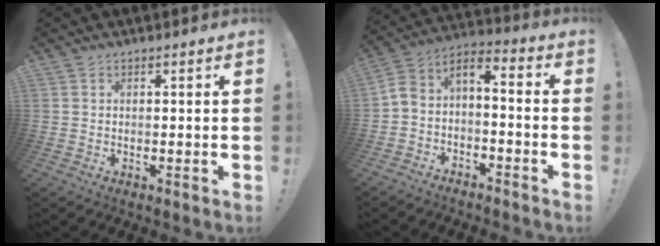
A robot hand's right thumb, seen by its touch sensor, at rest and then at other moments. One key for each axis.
{"total": 5.3, "fx": -4.5, "fy": 1.9, "fz": 2.0, "tx": -0.040, "ty": 0.014, "tz": -0.087}